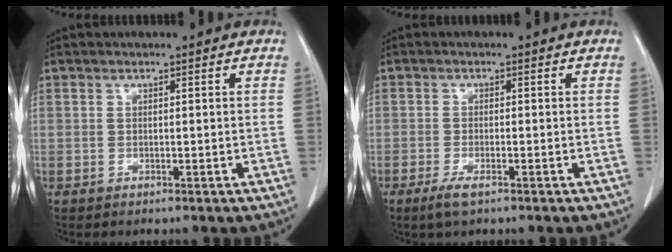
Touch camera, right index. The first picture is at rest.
{"total": 2.4, "force": [-1.5, 0.5, 1.8], "torque": [-0.041, -0.004, -0.028]}